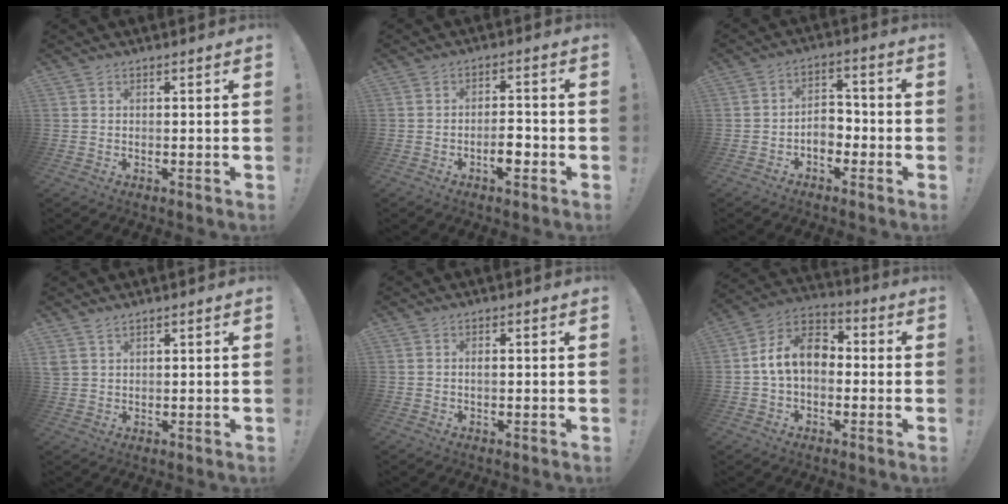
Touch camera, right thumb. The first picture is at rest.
{"total": 5.5, "force": [-2.4, 2.3, 4.4], "torque": [-0.066, 0.008, -0.042]}
{"total": 6.5, "force": [-2.1, 4.8, 3.9], "torque": [-0.059, 0.012, -0.039]}
{"total": 2.6, "force": [2.0, 1.3, 1.1], "torque": [-0.025, -0.006, 0.040]}
{"total": 0.8, "force": [0.1, 0.3, 0.7], "torque": [-0.007, -0.002, 0.000]}
{"total": 12.4, "force": [0.6, 8.6, 8.9], "torque": [-0.150, 0.018, 0.015]}